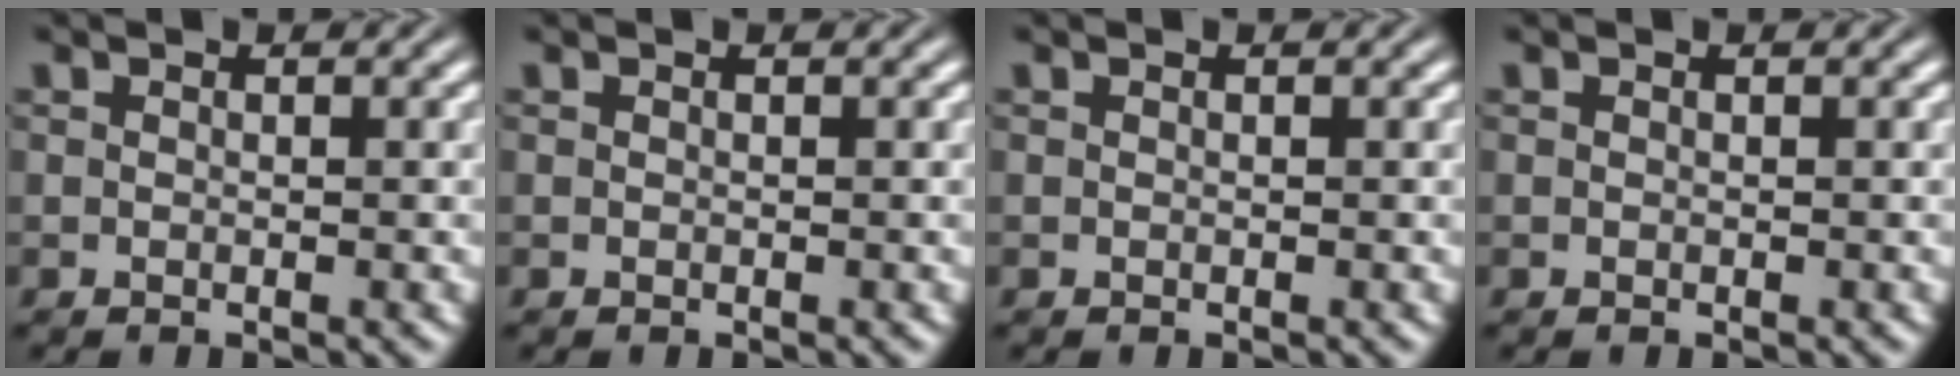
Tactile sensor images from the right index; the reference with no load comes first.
{"total": 0.0}
{"total": 0.0}
{"total": 0.0}